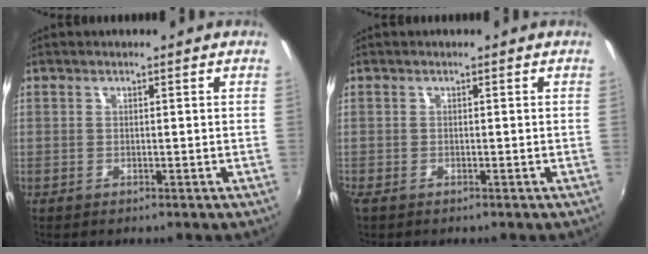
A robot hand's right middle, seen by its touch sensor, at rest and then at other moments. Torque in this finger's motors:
{"motor_torque": [0.83, -0.61, 0.19, 0.09]}